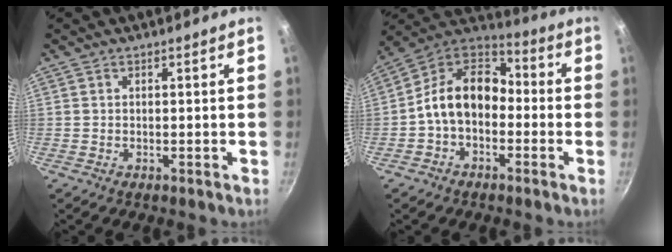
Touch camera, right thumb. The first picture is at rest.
{"total": 13.8, "force": [-2.1, 9.8, 9.5], "torque": [-0.130, 0.054, -0.061]}